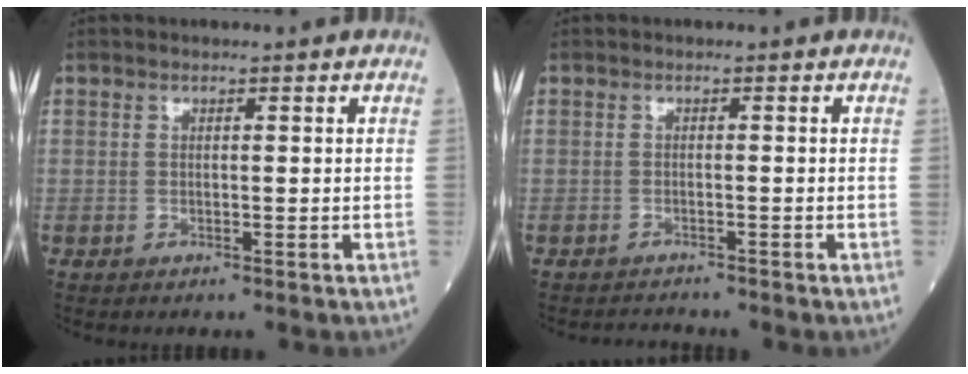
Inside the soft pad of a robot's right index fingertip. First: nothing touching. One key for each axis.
{"total": 1.3, "fx": -1.3, "fy": -0.2, "fz": -0.3, "tx": 0.004, "ty": -0.009, "tz": -0.019}